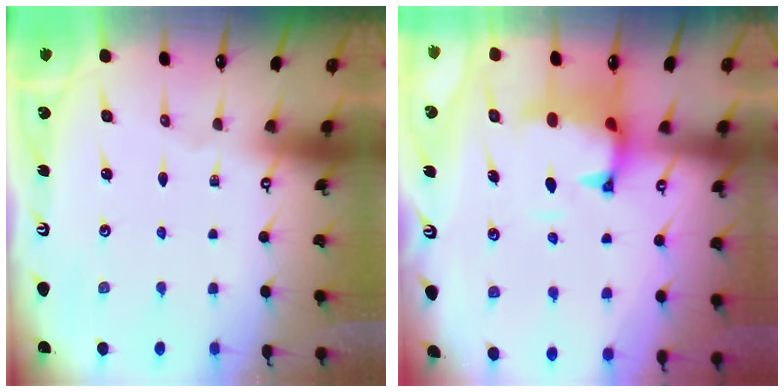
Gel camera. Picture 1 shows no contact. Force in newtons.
{"total": 1.2, "press": 0.3, "slide": 1.1}